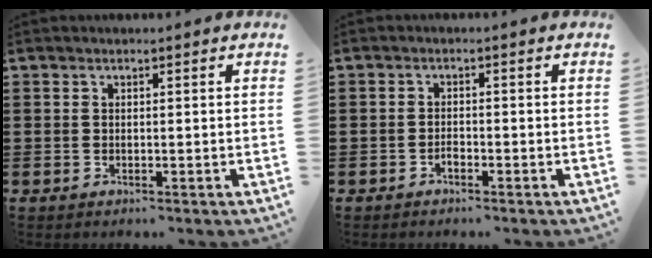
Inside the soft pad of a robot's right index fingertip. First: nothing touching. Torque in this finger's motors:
{"motor_torque": [2.14, 0.00, 0.06, -0.01]}